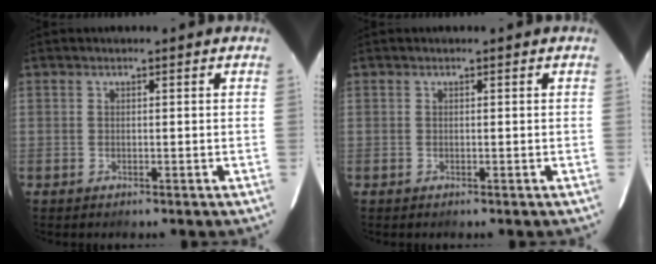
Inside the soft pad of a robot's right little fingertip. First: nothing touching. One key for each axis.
{"total": 0.0}